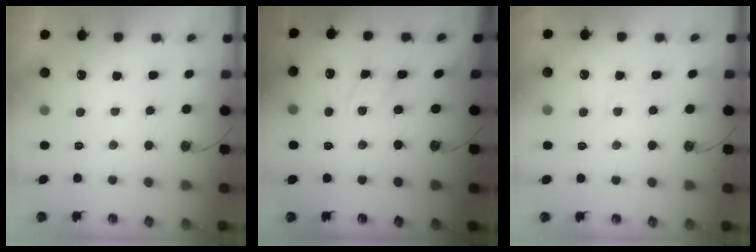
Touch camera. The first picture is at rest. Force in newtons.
{"total": 2.7, "press": 2.7, "slide": 0.1}
{"total": 4.0, "press": 3.9, "slide": 0.4}